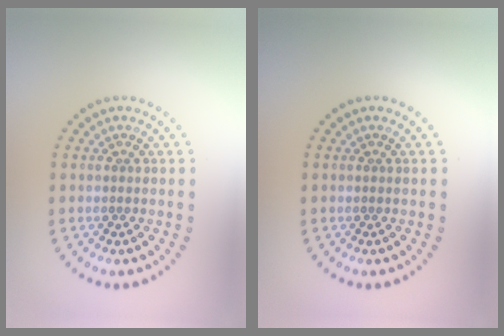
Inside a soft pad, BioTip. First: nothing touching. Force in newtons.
{"total": 0.0}